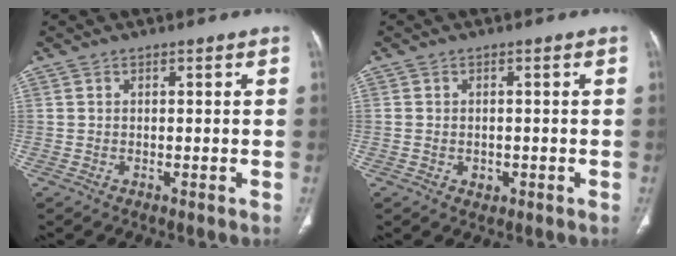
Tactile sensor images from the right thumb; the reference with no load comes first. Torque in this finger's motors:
{"motor_torque": [-0.52, 0.36, -0.45, 0.35, -0.03]}